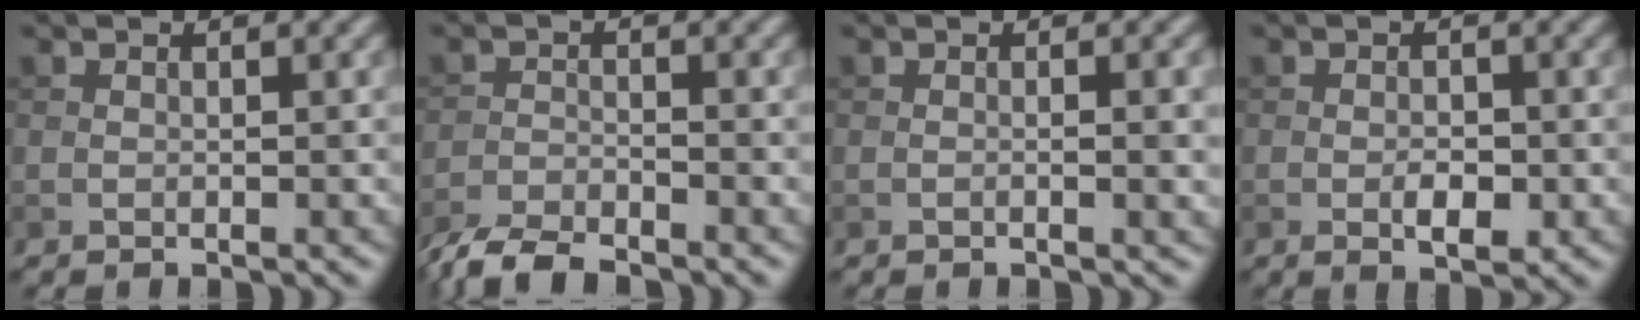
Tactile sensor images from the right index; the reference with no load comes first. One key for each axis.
{"total": 4.9, "fx": -4.3, "fy": 1.3, "fz": 2.0, "tx": -0.035, "ty": -0.009, "tz": -0.091}
{"total": 2.4, "fx": -0.3, "fy": 0.6, "fz": 2.3, "tx": -0.032, "ty": -0.003, "tz": -0.007}
{"total": 2.5, "fx": -0.8, "fy": 1.3, "fz": 2.0, "tx": -0.029, "ty": -0.001, "tz": -0.013}